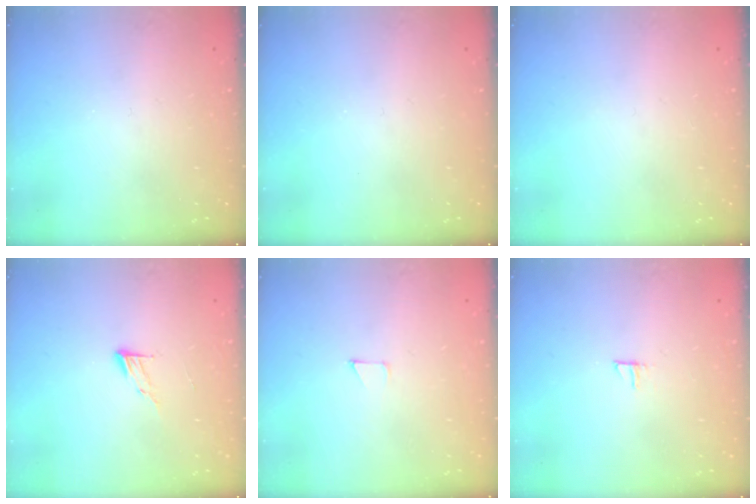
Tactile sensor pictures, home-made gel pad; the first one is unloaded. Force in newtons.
{"total": 0.0}
{"total": 0.0}
{"total": 5.0, "press": 4.9, "slide": 0.5}
{"total": 2.7, "press": 2.7, "slide": 0.2}
{"total": 3.7, "press": 3.7, "slide": 0.3}